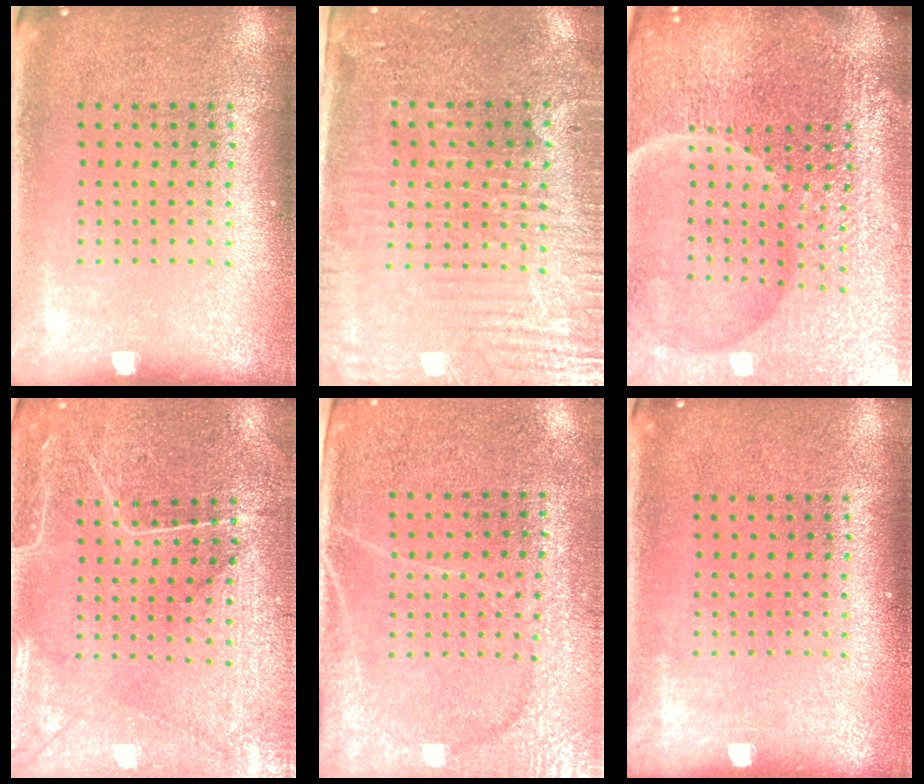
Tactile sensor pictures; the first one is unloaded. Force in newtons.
{"total": 3.7, "press": 3.5, "slide": 1.4}
{"total": 7.0, "press": 6.2, "slide": 3.4}
{"total": 0.7, "press": 0.5, "slide": 0.4}
{"total": 3.0, "press": 2.7, "slide": 1.5}
{"total": 0.0}